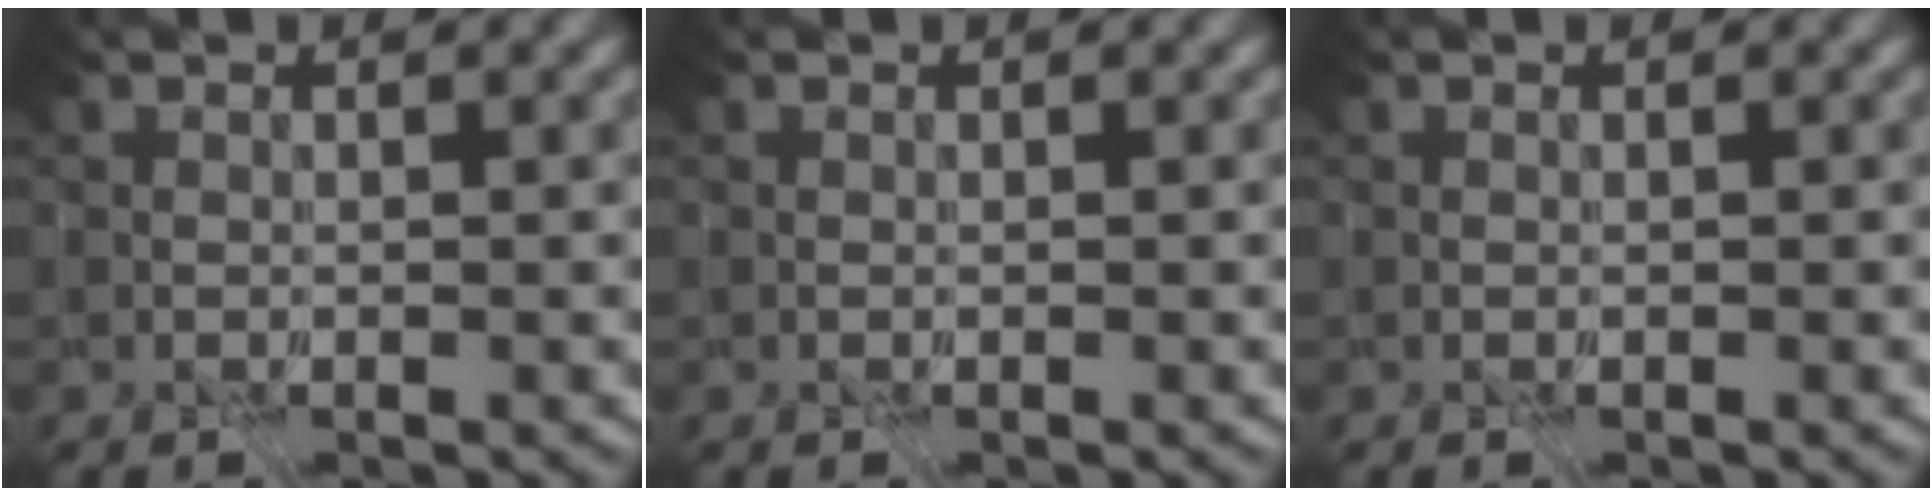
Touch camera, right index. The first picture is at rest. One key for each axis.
{"total": 0.0}
{"total": 0.0}